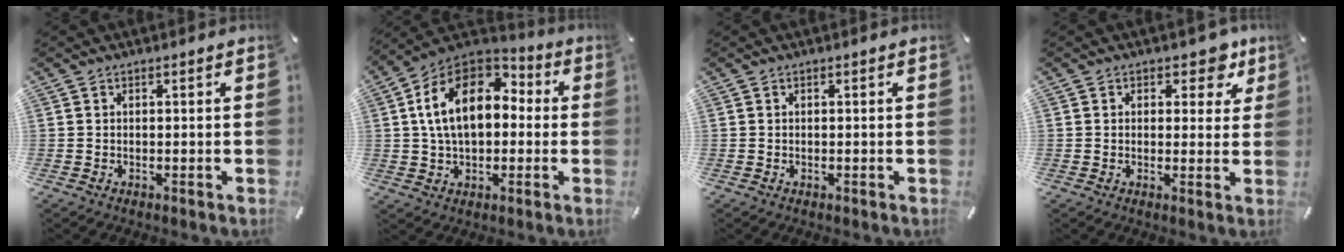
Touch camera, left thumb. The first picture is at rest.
{"total": 16.9, "force": [2.5, 11.3, 12.2], "torque": [-0.239, 0.007, 0.041]}
{"total": 0.0}
{"total": 3.8, "force": [2.0, 2.7, 1.8], "torque": [-0.001, -0.005, 0.026]}